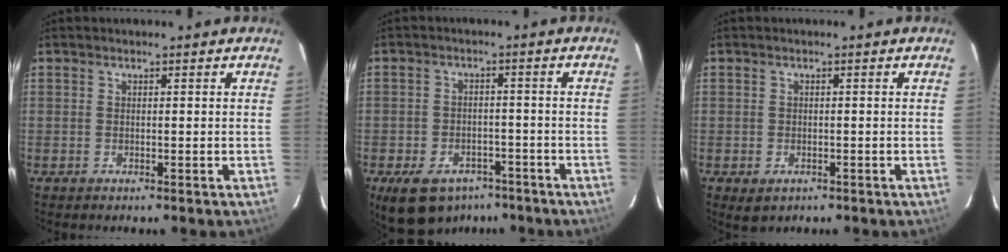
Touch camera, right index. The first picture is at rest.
{"total": 11.9, "force": [-7.8, 7.4, 5.1], "torque": [-0.123, 0.007, -0.105]}
{"total": 2.5, "force": [-1.1, 1.9, 1.2], "torque": [-0.020, -0.004, -0.012]}